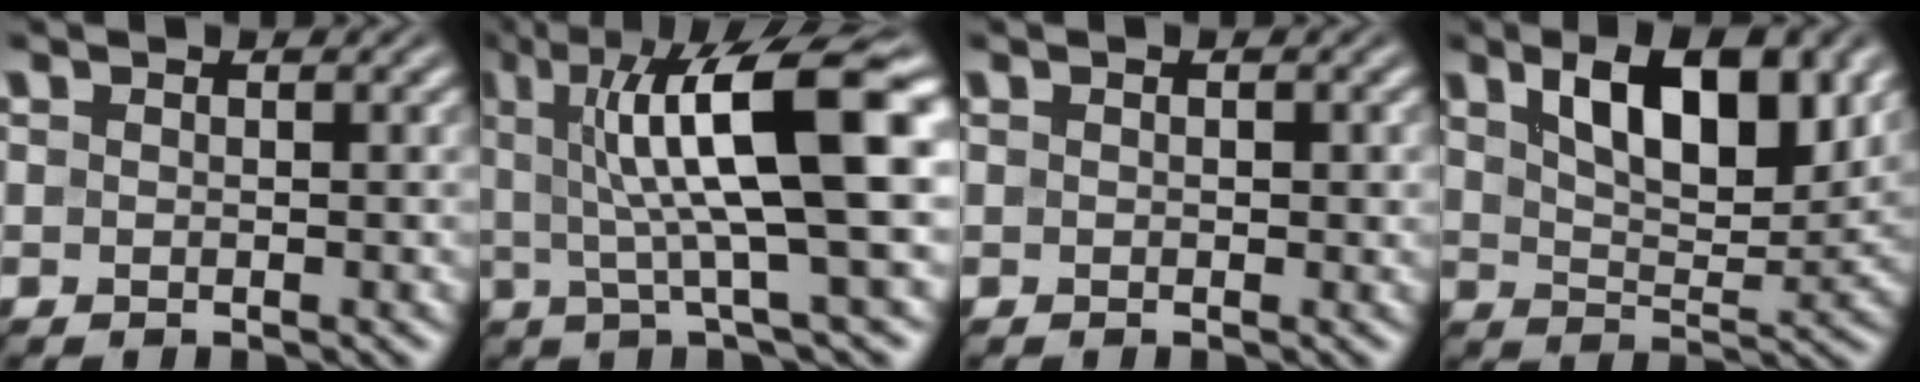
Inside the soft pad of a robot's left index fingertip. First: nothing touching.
{"total": 11.8, "force": [2.7, 2.5, 11.2], "torque": [-0.170, 0.007, 0.046]}
{"total": 0.6, "force": [0.1, 0.3, 0.5], "torque": [-0.006, 0.000, 0.002]}
{"total": 8.5, "force": [3.9, 3.6, 6.6], "torque": [-0.105, 0.000, 0.064]}